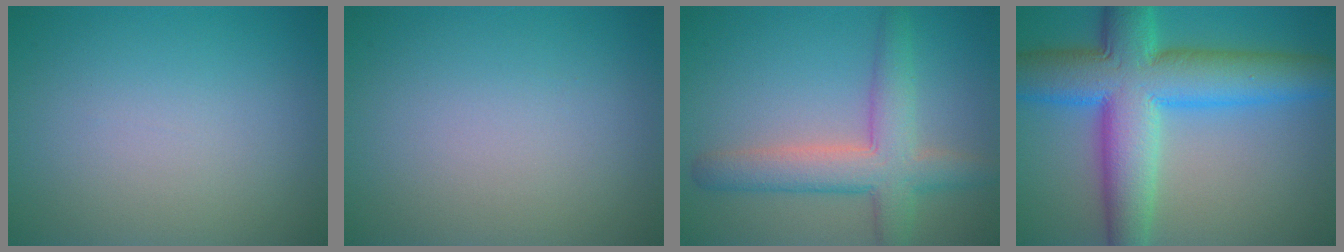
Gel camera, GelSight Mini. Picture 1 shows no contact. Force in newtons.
{"total": 0.0}
{"total": 5.6, "press": 5.6, "slide": 0.2}
{"total": 11.5, "press": 11.5, "slide": 0.4}